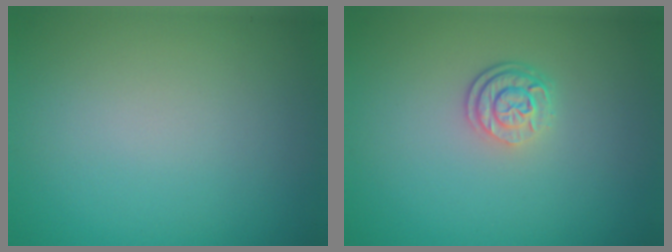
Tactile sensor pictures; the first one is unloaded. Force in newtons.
{"total": 2.6, "press": 2.0, "slide": 1.6}